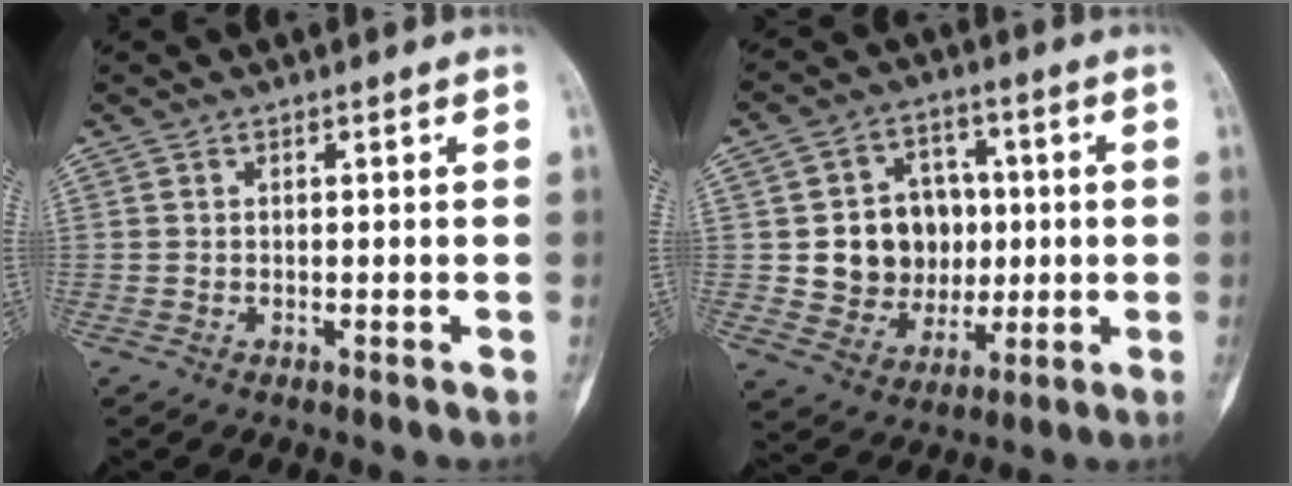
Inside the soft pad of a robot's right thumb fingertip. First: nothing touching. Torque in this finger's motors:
{"motor_torque": [1.24, 1.26, 0.42, -0.43, 0.11]}